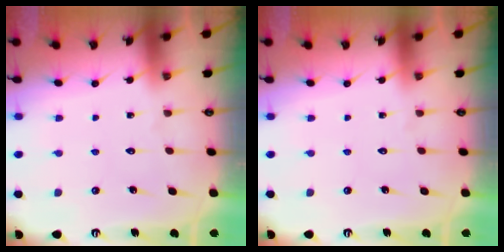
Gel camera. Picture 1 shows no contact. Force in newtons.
{"total": 0.0}